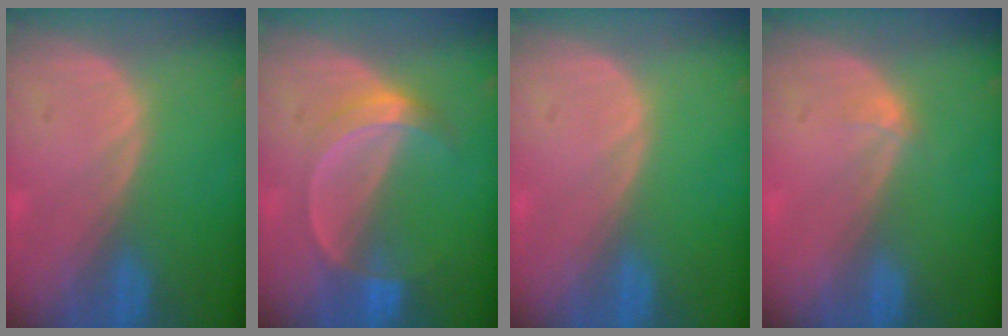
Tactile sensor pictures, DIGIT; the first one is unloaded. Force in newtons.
{"total": 5.3, "press": 4.8, "slide": 2.3}
{"total": 0.0}
{"total": 0.7, "press": 0.7, "slide": 0.1}